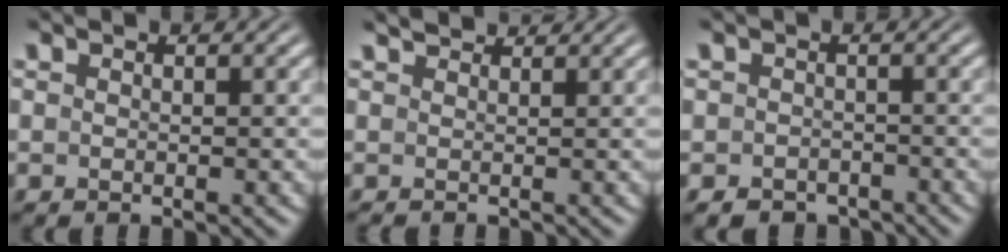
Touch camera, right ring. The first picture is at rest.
{"total": 1.1, "force": [1.0, -0.3, 0.0], "torque": [0.003, -0.009, 0.029]}
{"total": 4.3, "force": [-3.7, 2.3, 0.2], "torque": [-0.002, -0.019, -0.056]}